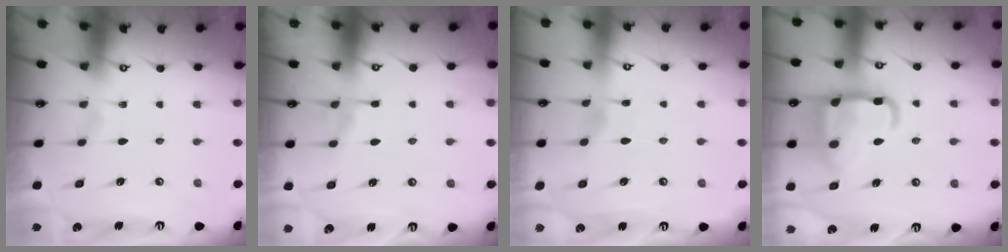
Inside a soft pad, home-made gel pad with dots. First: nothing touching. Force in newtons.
{"total": 3.3, "press": 3.3, "slide": 0.3}
{"total": 2.0, "press": 2.0, "slide": 0.3}
{"total": 17.5, "press": 17.4, "slide": 1.6}